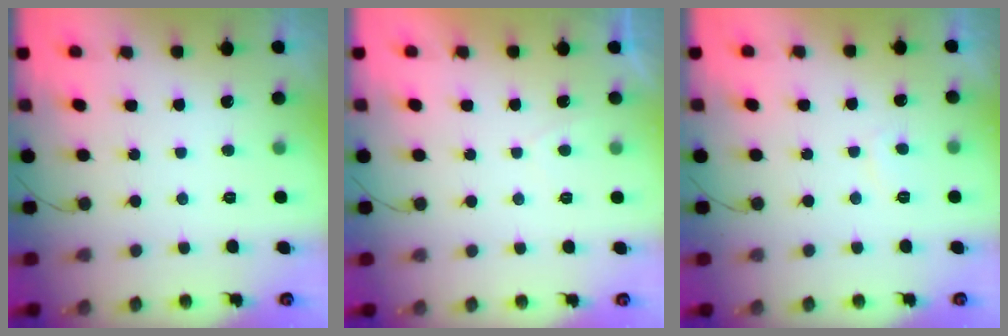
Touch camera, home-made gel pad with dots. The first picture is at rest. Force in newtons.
{"total": 0.6, "press": 0.4, "slide": 0.4}
{"total": 1.8, "press": 1.7, "slide": 0.6}